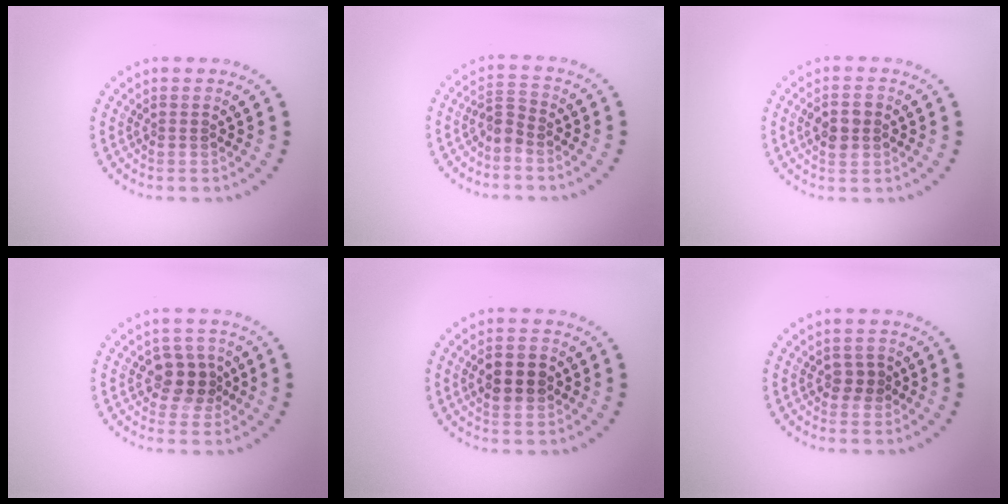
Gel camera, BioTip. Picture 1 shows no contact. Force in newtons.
{"total": 1.6, "press": 1.3, "slide": 1.0}
{"total": 2.7, "press": 2.7, "slide": 0.1}
{"total": 3.4, "press": 3.2, "slide": 1.3}
{"total": 3.7, "press": 3.7, "slide": 0.2}
{"total": 1.5, "press": 1.4, "slide": 0.4}